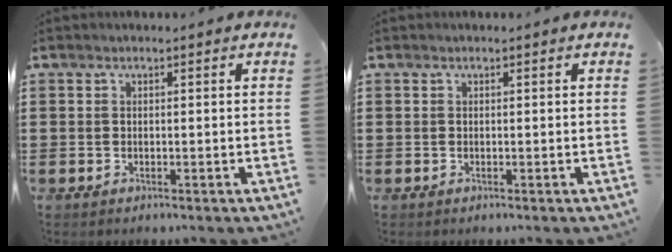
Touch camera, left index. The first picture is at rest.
{"total": 0.0}